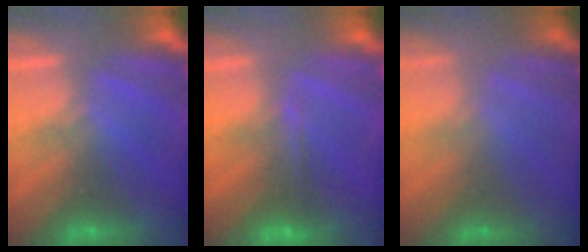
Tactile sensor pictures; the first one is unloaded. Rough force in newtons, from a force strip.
{"total": 1.9}
{"total": 1.6}